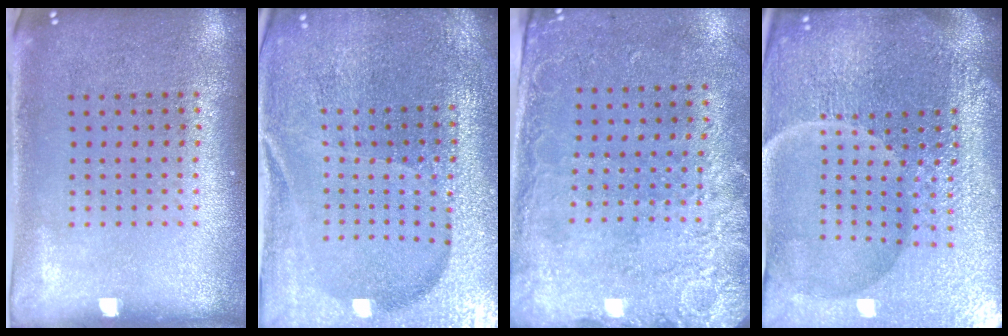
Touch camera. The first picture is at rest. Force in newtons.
{"total": 4.5, "press": 4.4, "slide": 1.3}
{"total": 2.6, "press": 2.1, "slide": 1.5}
{"total": 7.0, "press": 6.2, "slide": 3.4}